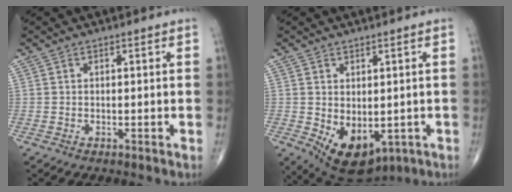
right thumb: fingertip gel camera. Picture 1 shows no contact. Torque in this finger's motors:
{"motor_torque": [-0.38, 0.60, 0.26, -0.05, 0.30]}